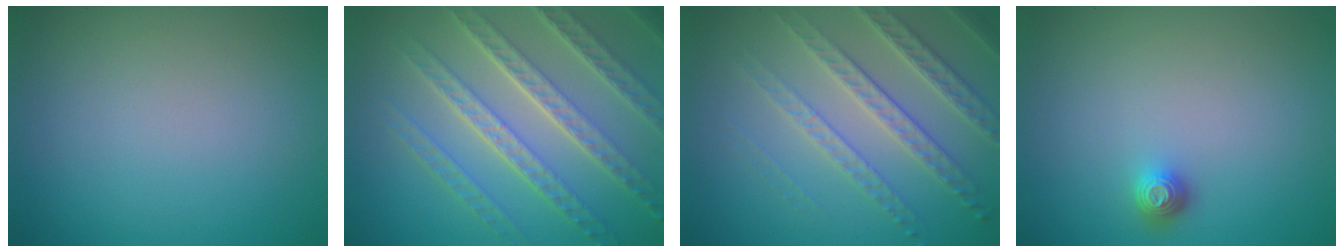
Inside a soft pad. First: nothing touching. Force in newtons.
{"total": 8.3, "press": 5.8, "slide": 5.9}
{"total": 4.7, "press": 4.0, "slide": 2.5}
{"total": 1.3, "press": 1.1, "slide": 0.7}